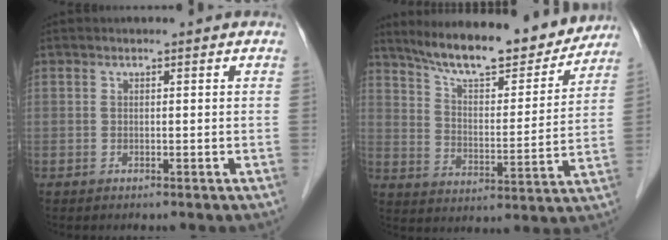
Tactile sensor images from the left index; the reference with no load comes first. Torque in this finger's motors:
{"motor_torque": [-0.29, -0.33, -0.01, 0.03]}